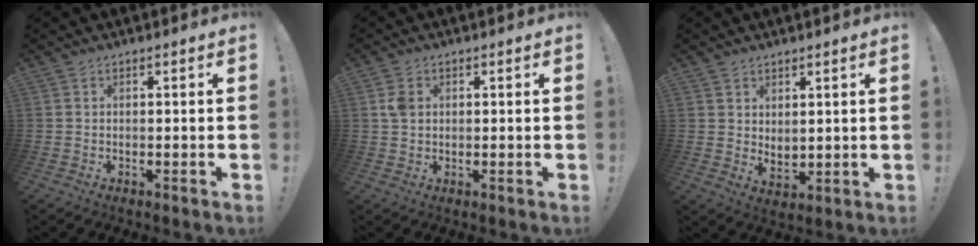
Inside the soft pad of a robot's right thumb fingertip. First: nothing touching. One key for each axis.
{"total": 3.3, "fx": 1.1, "fy": 2.5, "fz": 1.9, "tx": -0.023, "ty": 0.000, "tz": 0.017}
{"total": 4.1, "fx": 3.6, "fy": 1.8, "fz": 0.7, "tx": -0.010, "ty": -0.026, "tz": 0.066}